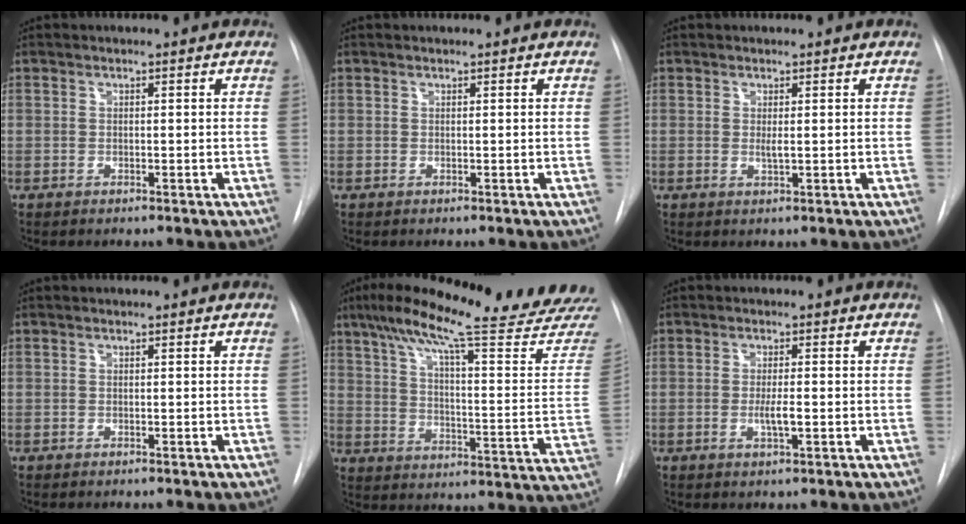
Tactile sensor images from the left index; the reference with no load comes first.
{"total": 0.6, "force": [0.6, 0.0, 0.2], "torque": [-0.002, 0.010, 0.012]}
{"total": 0.9, "force": [0.2, 0.1, 0.9], "torque": [-0.022, -0.003, 0.006]}
{"total": 0.0}
{"total": 28.3, "force": [24.5, 0.3, 14.0], "torque": [-0.221, -0.066, 0.319]}
{"total": 2.5, "force": [-0.5, 0.2, 2.4], "torque": [-0.047, -0.004, -0.009]}